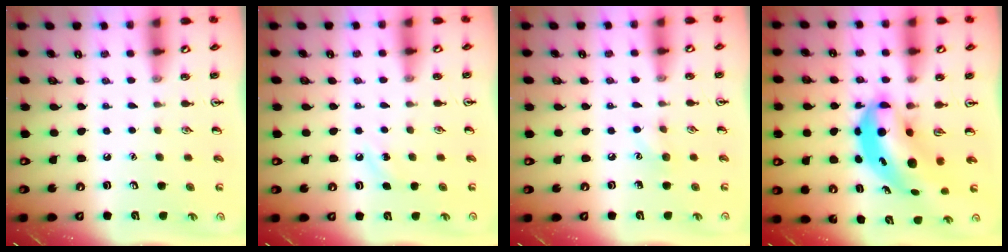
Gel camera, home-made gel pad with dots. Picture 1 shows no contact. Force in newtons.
{"total": 3.3, "press": 3.1, "slide": 1.2}
{"total": 5.6, "press": 5.4, "slide": 1.6}
{"total": 8.0, "press": 7.7, "slide": 2.0}